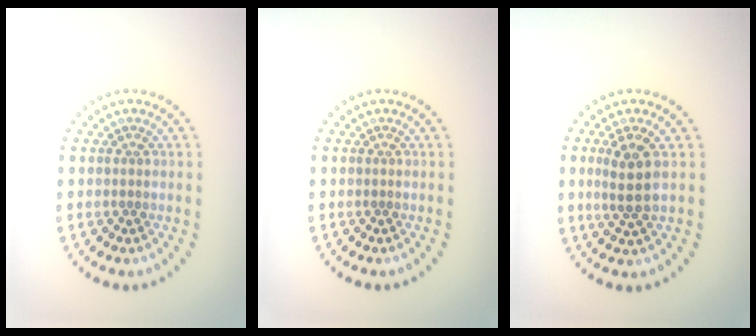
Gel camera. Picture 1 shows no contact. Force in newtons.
{"total": 0.0}
{"total": 2.9, "press": 2.5, "slide": 1.3}